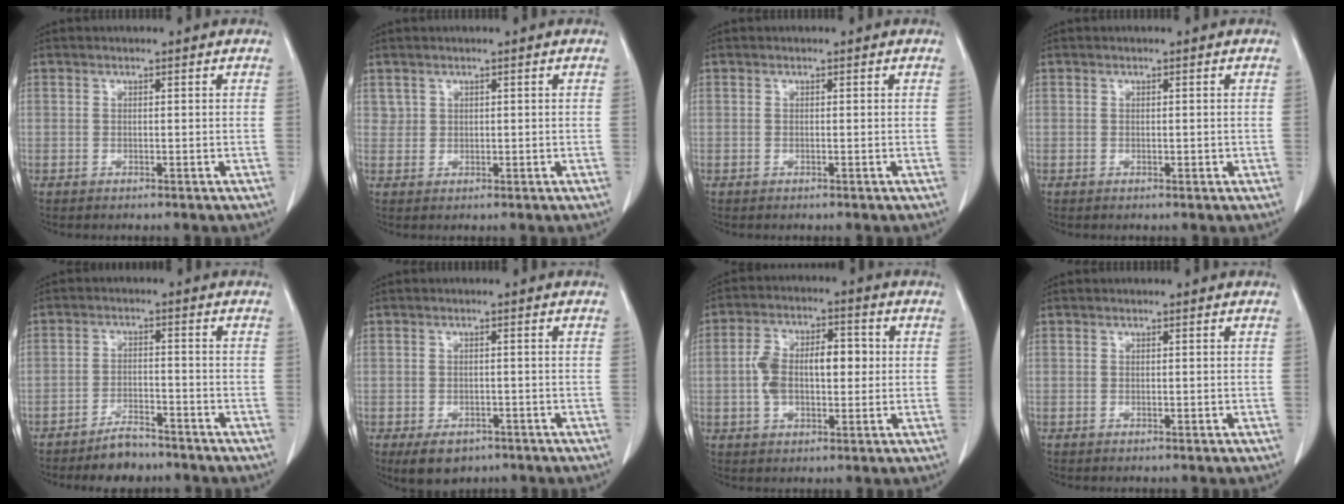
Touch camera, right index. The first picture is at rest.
{"total": 1.4, "force": [0.8, 1.1, -0.1], "torque": [0.013, 0.004, 0.011]}
{"total": 0.0}
{"total": 0.6, "force": [0.0, 0.4, 0.4], "torque": [-0.006, 0.001, 0.002]}
{"total": 5.0, "force": [-4.2, 1.6, 2.0], "torque": [-0.033, -0.001, -0.069]}
{"total": 5.0, "force": [-3.2, 3.1, 2.3], "torque": [-0.034, -0.004, -0.041]}
{"total": 10.0, "force": [0.4, 4.8, 8.7], "torque": [-0.167, 0.030, 0.010]}
{"total": 0.0}